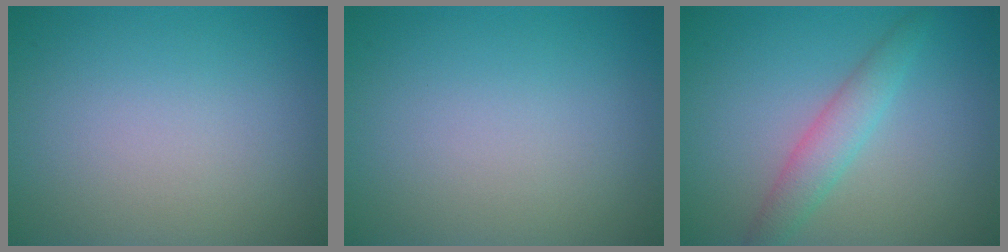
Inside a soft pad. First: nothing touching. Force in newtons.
{"total": 0.0}
{"total": 2.9, "press": 2.8, "slide": 0.1}